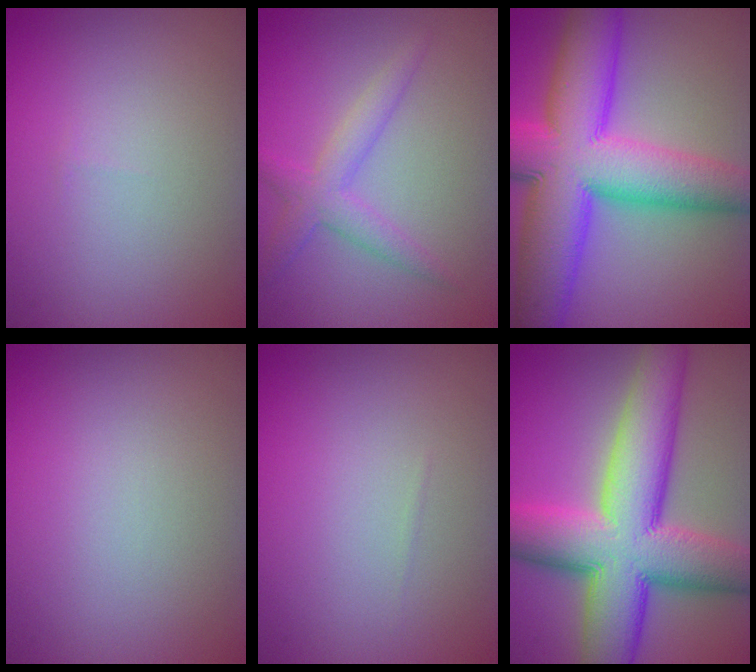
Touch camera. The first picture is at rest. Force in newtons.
{"total": 2.8, "press": 2.8, "slide": 0.1}
{"total": 13.9, "press": 13.9, "slide": 0.0}
{"total": 0.0}
{"total": 0.0}
{"total": 13.4, "press": 13.4, "slide": 0.5}